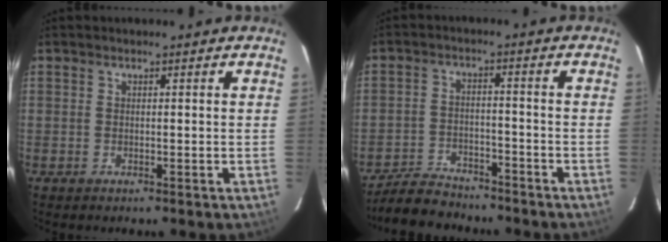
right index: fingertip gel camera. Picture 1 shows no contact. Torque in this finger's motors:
{"motor_torque": [-0.03, -0.03, -0.12, -0.05]}